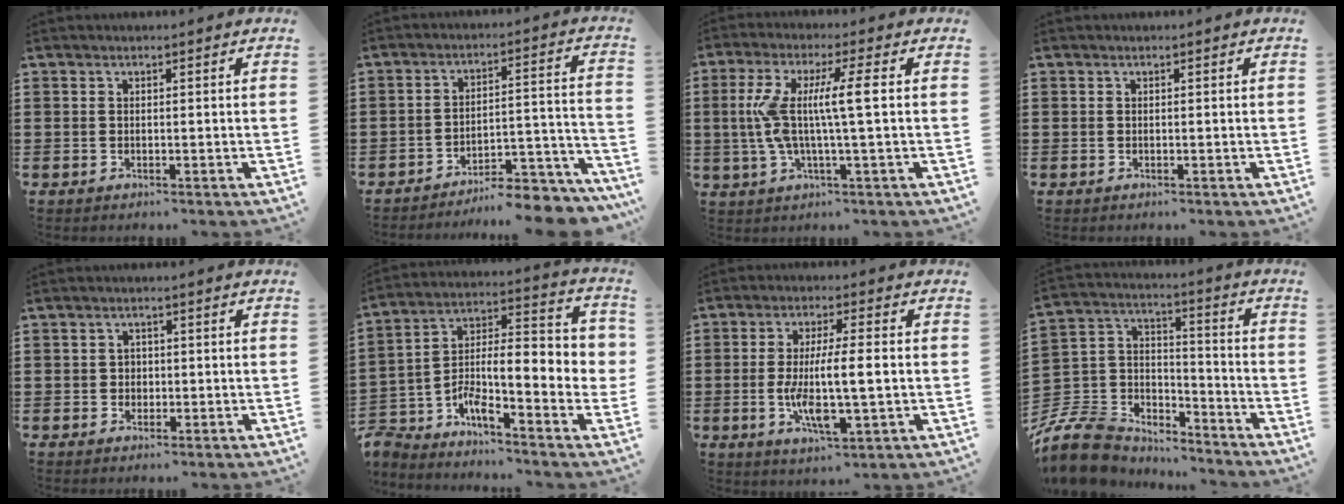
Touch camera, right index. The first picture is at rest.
{"total": 7.0, "force": [-6.7, 0.7, 1.7], "torque": [-0.019, 0.015, -0.130]}
{"total": 9.0, "force": [0.4, 0.6, 9.0], "torque": [-0.188, -0.007, -0.006]}
{"total": 0.0}
{"total": 1.5, "force": [-0.1, 1.5, 0.4], "torque": [-0.013, 0.005, -0.004]}
{"total": 6.4, "force": [-3.1, 1.1, 5.5], "torque": [-0.125, -0.040, -0.072]}
{"total": 9.4, "force": [-0.8, 2.3, 9.1], "torque": [-0.175, -0.010, -0.015]}
{"total": 10.1, "force": [-8.6, 4.7, 2.5], "torque": [-0.088, 0.015, -0.173]}